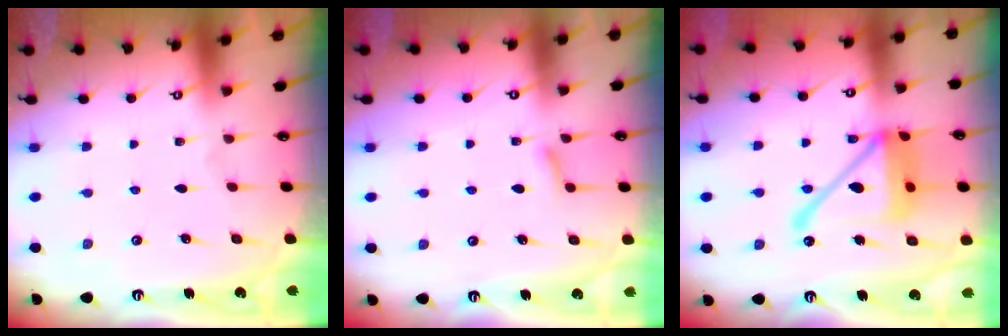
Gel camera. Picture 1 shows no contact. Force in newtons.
{"total": 4.7, "press": 4.6, "slide": 0.6}
{"total": 18.5, "press": 18.4, "slide": 1.9}